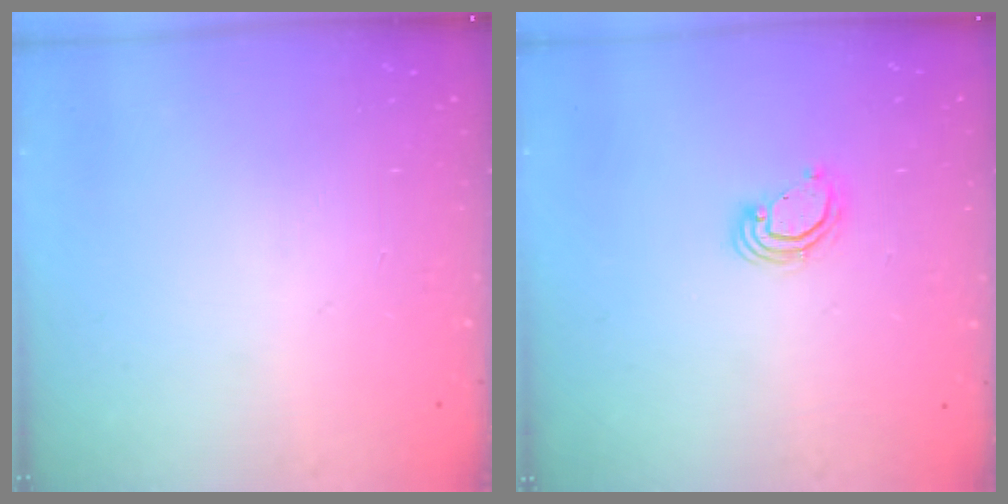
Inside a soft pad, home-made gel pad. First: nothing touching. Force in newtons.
{"total": 4.1, "press": 4.1, "slide": 0.3}